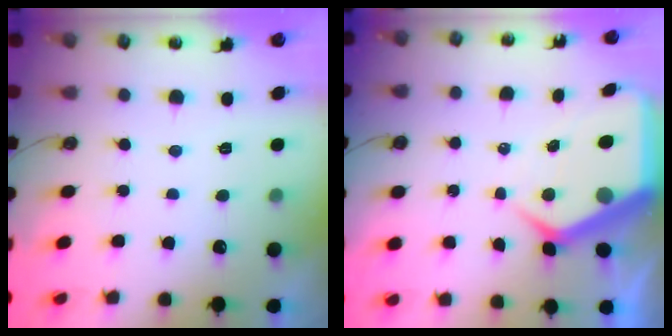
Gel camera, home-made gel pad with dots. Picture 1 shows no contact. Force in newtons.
{"total": 9.5, "press": 9.4, "slide": 0.9}